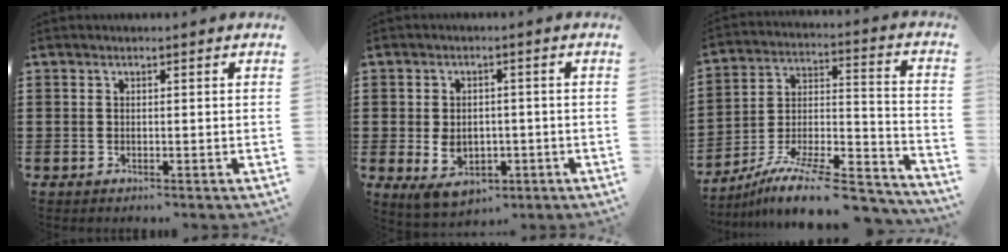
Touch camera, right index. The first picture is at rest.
{"total": 4.5, "force": [-1.4, 3.3, 2.7], "torque": [-0.060, 0.000, -0.025]}
{"total": 11.6, "force": [-9.4, 2.0, 6.5], "torque": [-0.099, 0.024, -0.177]}